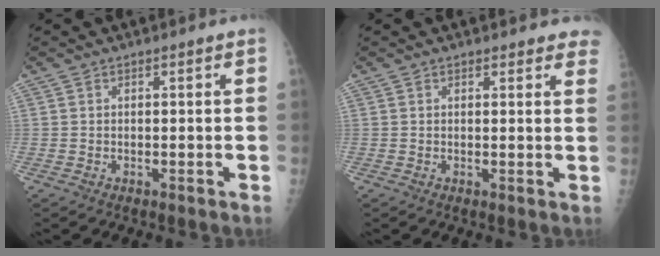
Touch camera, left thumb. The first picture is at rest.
{"total": 4.5, "force": [4.1, 1.5, 1.1], "torque": [0.022, -0.014, 0.027]}